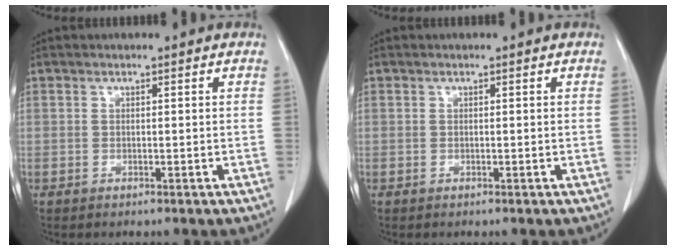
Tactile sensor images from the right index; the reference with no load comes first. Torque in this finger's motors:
{"motor_torque": [0.00, 0.00, 0.00, 0.00]}